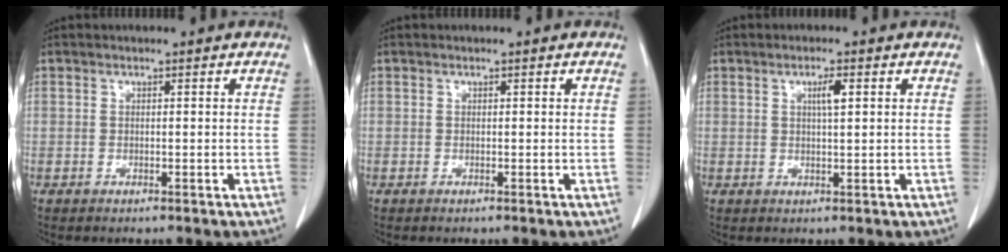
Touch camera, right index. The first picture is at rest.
{"total": 0.0}
{"total": 2.4, "force": [0.8, 0.2, 2.2], "torque": [-0.039, 0.000, 0.013]}